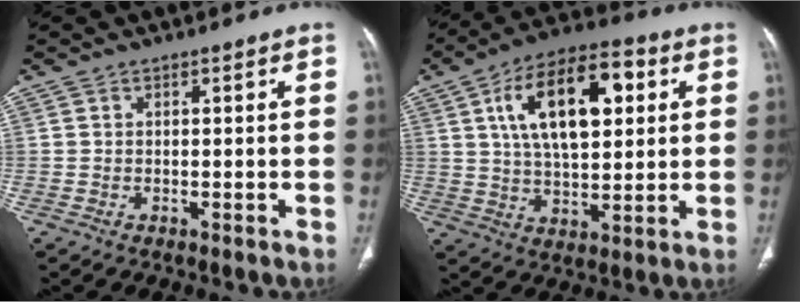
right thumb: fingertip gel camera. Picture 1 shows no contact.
{"total": 18.6, "force": [5.4, 9.3, 15.2], "torque": [-0.229, 0.007, 0.087]}